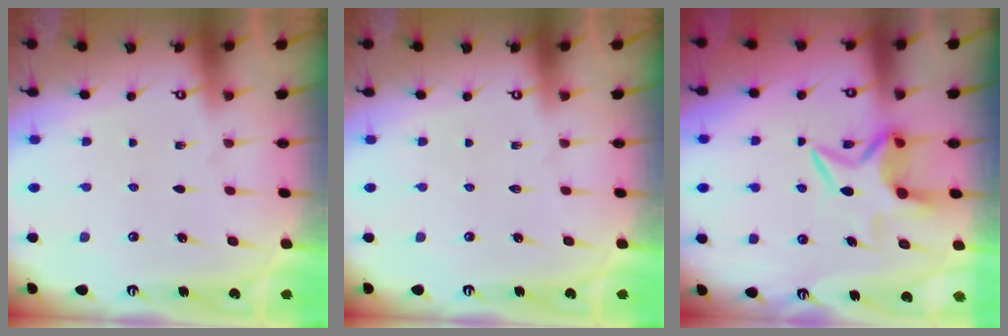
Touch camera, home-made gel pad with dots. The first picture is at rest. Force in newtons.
{"total": 0.0}
{"total": 7.0, "press": 7.0, "slide": 0.9}